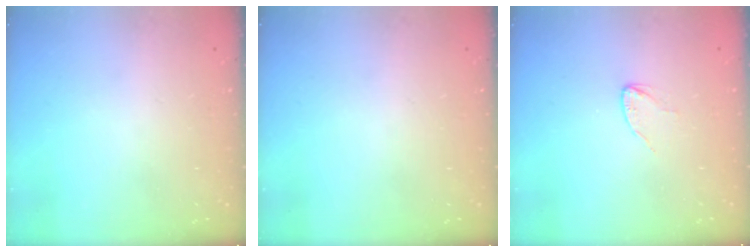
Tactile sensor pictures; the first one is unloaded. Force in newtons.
{"total": 0.0}
{"total": 2.3, "press": 2.3, "slide": 0.2}